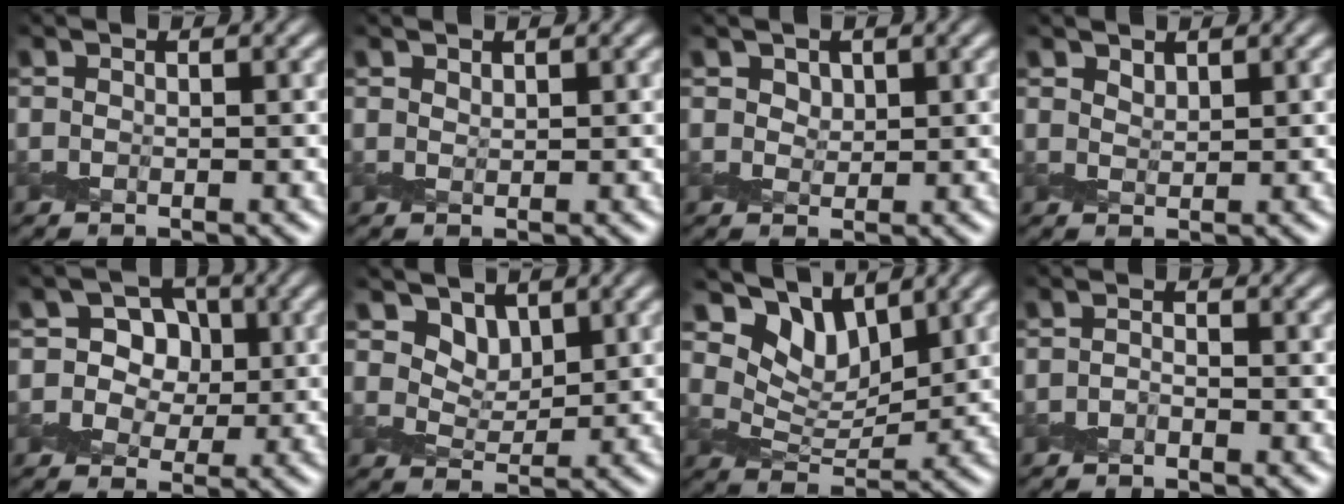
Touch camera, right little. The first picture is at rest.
{"total": 0.6, "force": [0.6, 0.1, 0.1], "torque": [-0.003, -0.001, 0.013]}
{"total": 1.2, "force": [0.8, 0.8, 0.5], "torque": [-0.013, -0.003, 0.012]}
{"total": 1.1, "force": [1.1, 0.3, 0.2], "torque": [-0.009, -0.003, 0.024]}
{"total": 4.8, "force": [1.2, 4.2, 2.0], "torque": [-0.016, 0.011, -0.004]}
{"total": 3.6, "force": [2.5, 2.1, 1.6], "torque": [-0.033, -0.022, 0.052]}
{"total": 6.8, "force": [5.2, 2.9, 3.4], "torque": [-0.062, -0.003, 0.086]}
{"total": 0.9, "force": [-0.9, -0.1, 0.0], "torque": [0.003, 0.002, -0.018]}